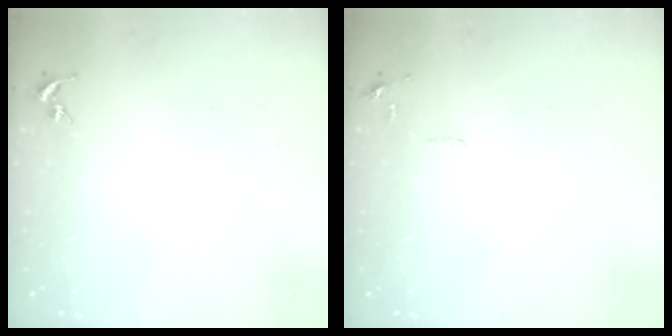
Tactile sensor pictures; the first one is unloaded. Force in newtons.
{"total": 5.0, "press": 5.0, "slide": 0.8}